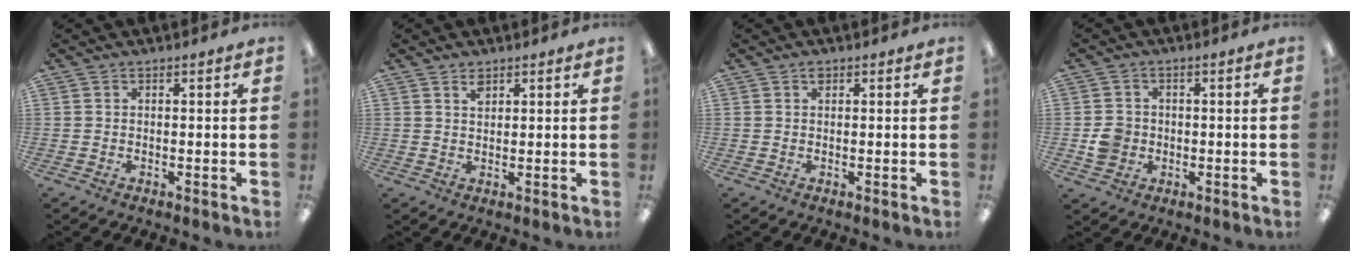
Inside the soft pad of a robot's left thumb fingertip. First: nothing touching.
{"total": 2.3, "force": [1.7, 1.1, 1.0], "torque": [-0.007, -0.007, 0.029]}
{"total": 0.8, "force": [0.5, 0.5, 0.4], "torque": [-0.010, 0.003, 0.009]}
{"total": 4.7, "force": [-0.8, 4.3, 1.7], "torque": [-0.024, 0.007, -0.012]}